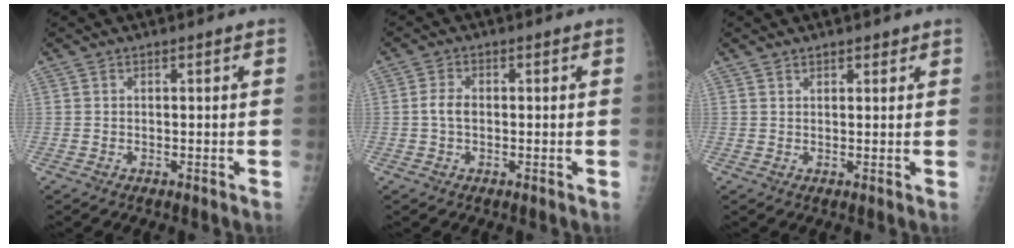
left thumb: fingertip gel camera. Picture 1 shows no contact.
{"total": 2.9, "force": [-0.1, 1.9, 2.2], "torque": [-0.044, 0.005, -0.004]}
{"total": 1.7, "force": [1.4, 0.9, 0.5], "torque": [0.007, -0.007, 0.018]}